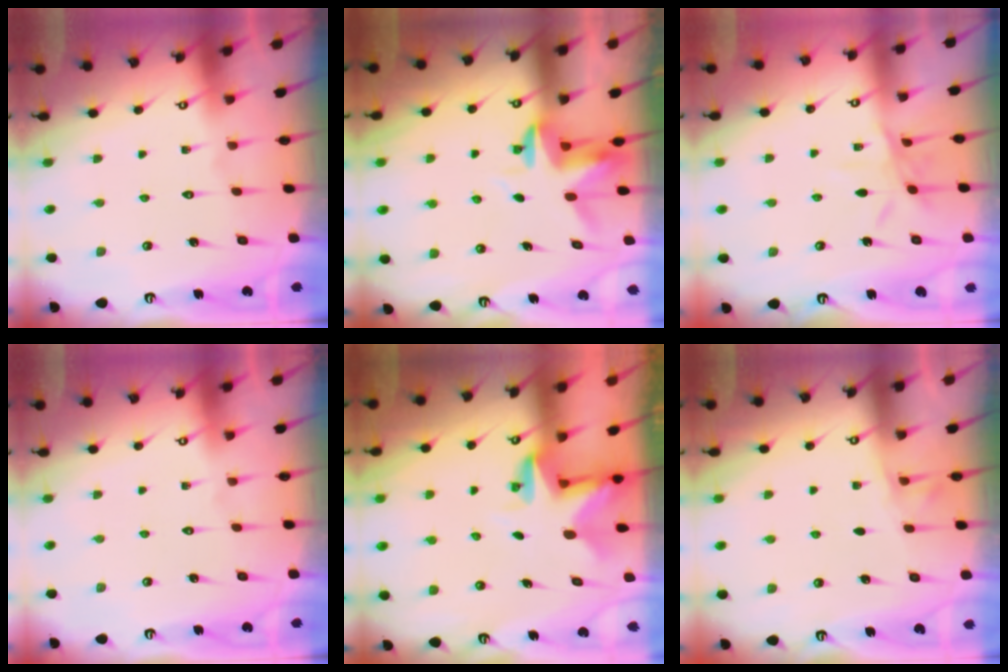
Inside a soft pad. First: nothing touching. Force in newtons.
{"total": 3.5, "press": 3.5, "slide": 0.2}
{"total": 7.5, "press": 7.5, "slide": 0.4}
{"total": 0.0}
{"total": 3.5, "press": 3.5, "slide": 0.2}
{"total": 2.9, "press": 2.9, "slide": 0.4}